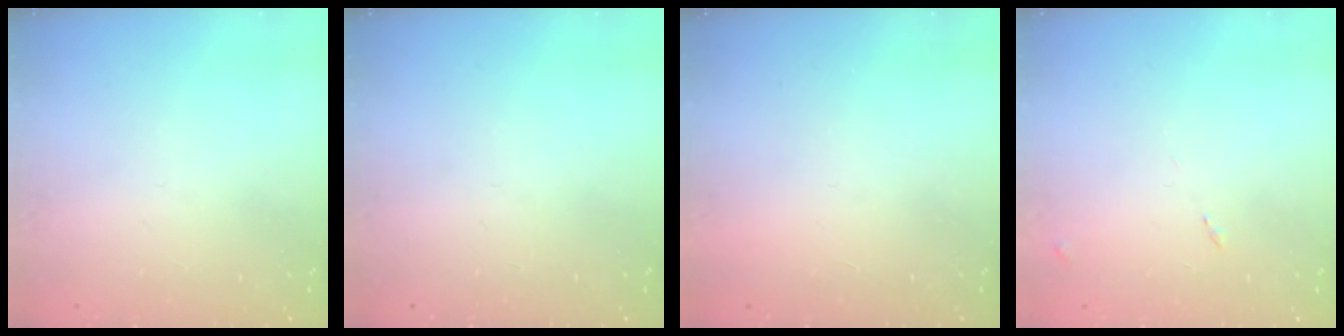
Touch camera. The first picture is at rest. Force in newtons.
{"total": 0.0}
{"total": 1.5, "press": 1.5, "slide": 0.1}
{"total": 7.6, "press": 7.5, "slide": 0.7}